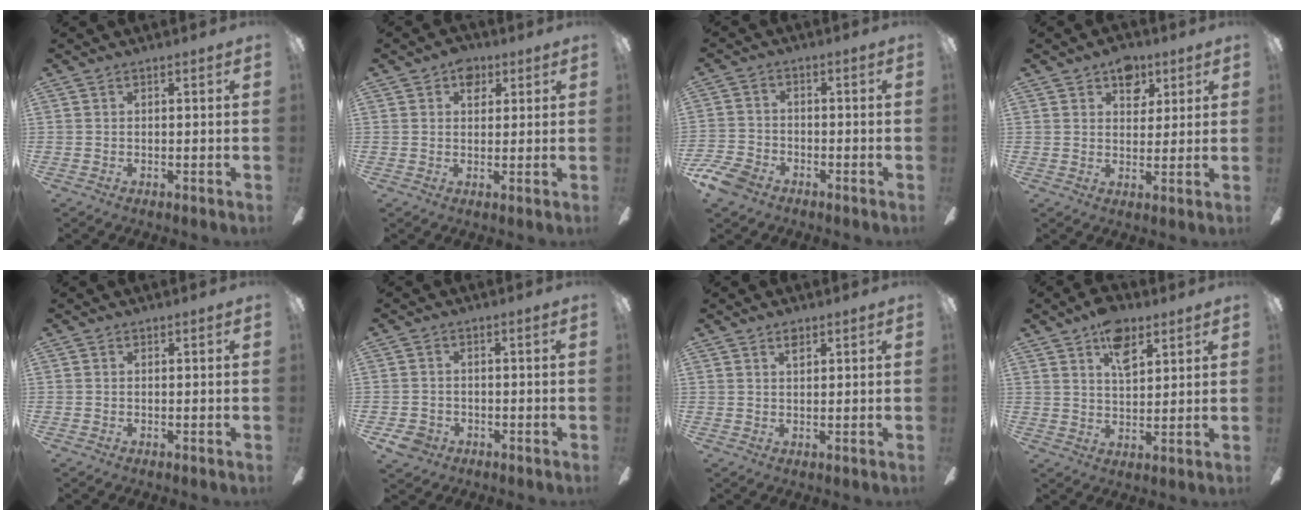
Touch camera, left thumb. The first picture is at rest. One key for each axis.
{"total": 4.9, "fx": 2.6, "fy": 3.5, "fz": 2.3, "tx": -0.019, "ty": 0.001, "tz": 0.043}
{"total": 7.2, "fx": -5.0, "fy": 4.2, "fz": 3.0, "tx": -0.068, "ty": 0.026, "tz": -0.096}
{"total": 7.1, "fx": 4.2, "fy": 4.9, "fz": 3.0, "tx": -0.023, "ty": -0.013, "tz": 0.072}
{"total": 0.0}
{"total": 5.0, "fx": -3.2, "fy": 3.5, "fz": 1.7, "tx": -0.048, "ty": 0.014, "tz": -0.063}
{"total": 2.1, "fx": 1.4, "fy": 1.0, "fz": 1.2, "tx": -0.010, "ty": -0.005, "tz": 0.022}
{"total": 9.2, "fx": 5.5, "fy": 5.0, "fz": 5.5, "tx": -0.079, "ty": -0.016, "tz": 0.096}